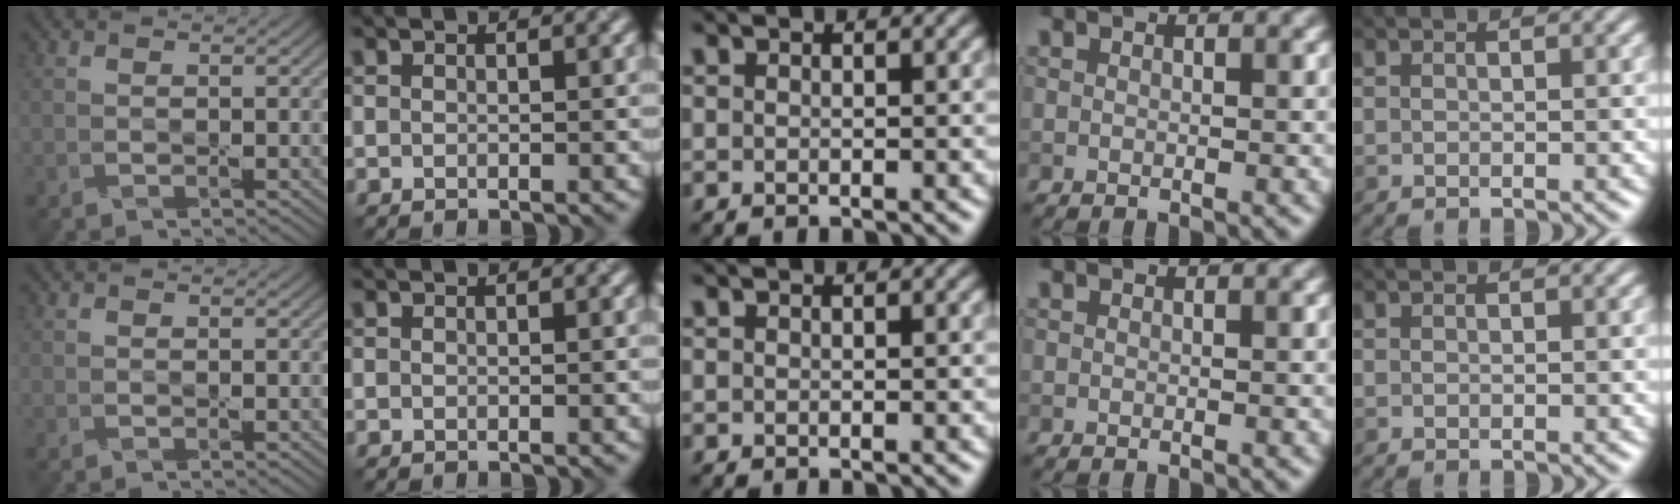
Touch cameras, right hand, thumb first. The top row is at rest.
{}